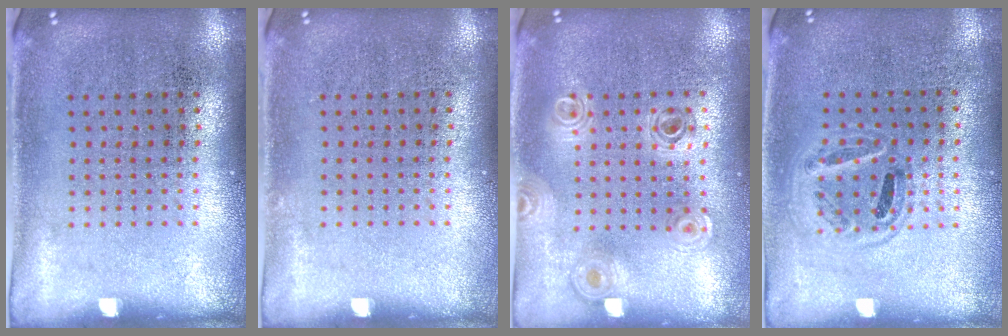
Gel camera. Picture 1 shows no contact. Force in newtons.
{"total": 0.0}
{"total": 0.9, "press": 0.9, "slide": 0.1}
{"total": 0.9, "press": 0.8, "slide": 0.4}